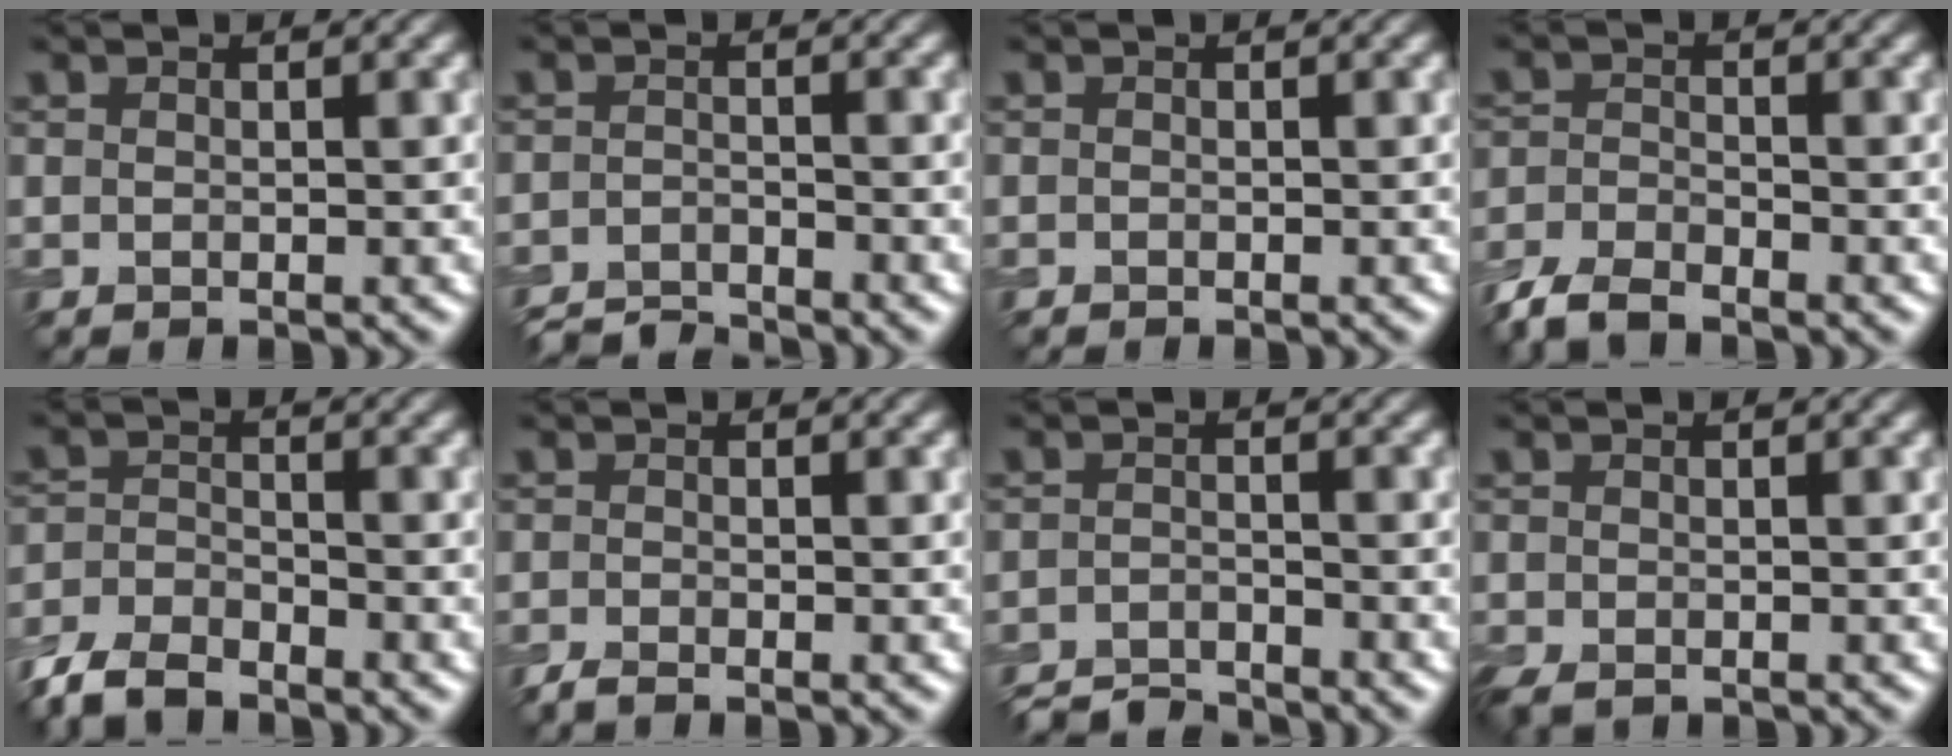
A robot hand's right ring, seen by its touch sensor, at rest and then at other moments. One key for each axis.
{"total": 3.2, "fx": -3.1, "fy": 0.4, "fz": 0.6, "tx": -0.010, "ty": -0.004, "tz": -0.063}
{"total": 0.0}
{"total": 4.3, "fx": -3.6, "fy": 1.5, "fz": 1.9, "tx": -0.039, "ty": -0.009, "tz": -0.081}
{"total": 5.2, "fx": -4.2, "fy": 1.9, "fz": 2.2, "tx": -0.045, "ty": -0.006, "tz": -0.092}
{"total": 1.2, "fx": -1.0, "fy": 0.2, "fz": 0.6, "tx": -0.013, "ty": -0.005, "tz": -0.025}
{"total": 3.6, "fx": -3.5, "fy": 0.6, "fz": 0.8, "tx": -0.013, "ty": -0.005, "tz": -0.068}
{"total": 2.2, "fx": -1.7, "fy": 1.0, "fz": 1.0, "tx": -0.024, "ty": -0.012, "tz": -0.035}